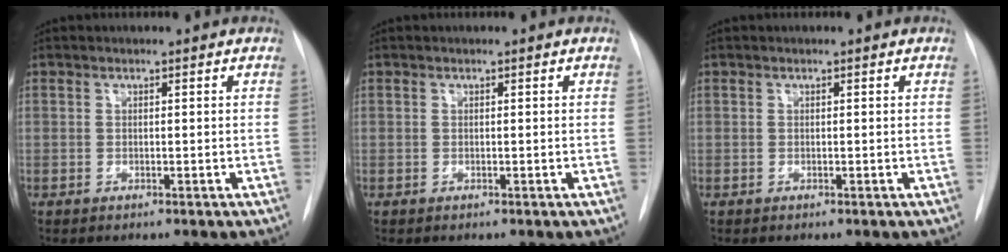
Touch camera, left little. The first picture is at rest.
{"total": 0.0}
{"total": 0.0}